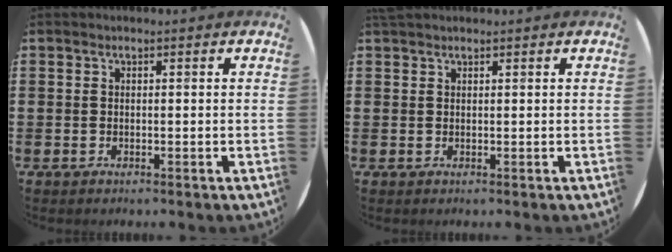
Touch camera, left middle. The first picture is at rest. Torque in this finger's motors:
{"motor_torque": [-0.12, -0.68, 0.06, 0.02]}